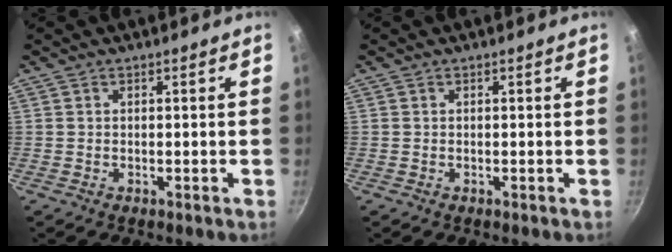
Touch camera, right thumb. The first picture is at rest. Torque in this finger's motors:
{"motor_torque": [0.00, 0.00, 0.19, -0.08, 0.00]}